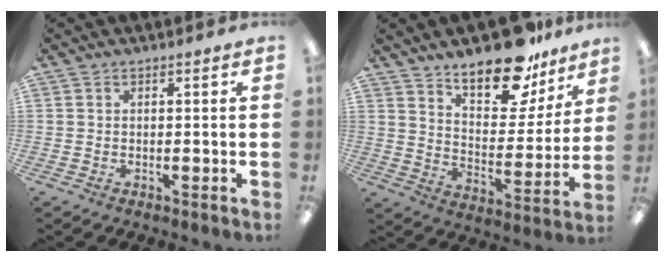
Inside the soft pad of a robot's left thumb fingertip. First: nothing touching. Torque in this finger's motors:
{"motor_torque": [0.39, 0.32, 0.06, -0.45, 0.05]}